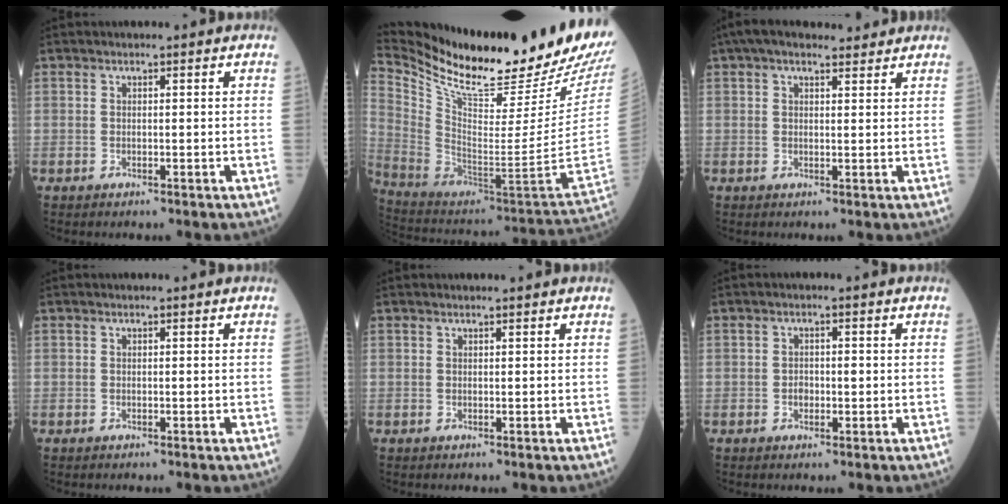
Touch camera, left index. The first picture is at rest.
{"total": 30.7, "force": [26.4, 1.2, 15.5], "torque": [-0.278, -0.103, 0.397]}
{"total": 7.6, "force": [6.2, 2.5, 3.7], "torque": [-0.064, 0.041, 0.096]}
{"total": 0.0}
{"total": 1.3, "force": [1.2, 0.0, 0.5], "torque": [-0.007, 0.010, 0.018]}
{"total": 1.8, "force": [-0.3, 1.1, 1.4], "torque": [-0.025, 0.005, -0.003]}